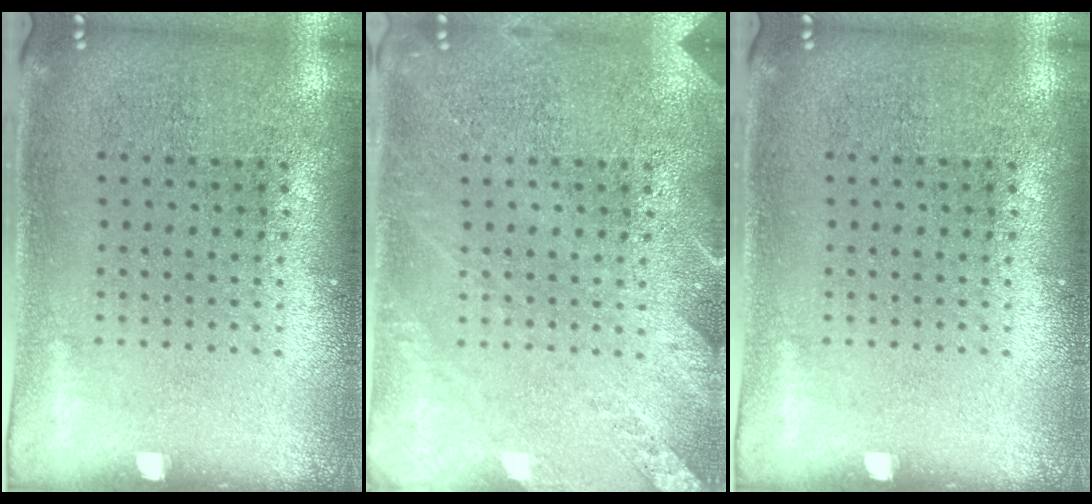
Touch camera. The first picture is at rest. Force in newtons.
{"total": 2.6, "press": 2.6, "slide": 0.2}
{"total": 0.0}